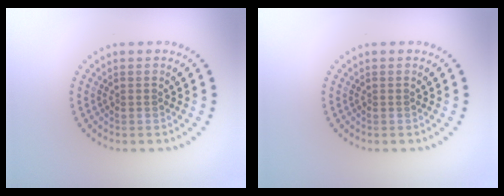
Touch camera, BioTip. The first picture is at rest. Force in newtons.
{"total": 0.0}